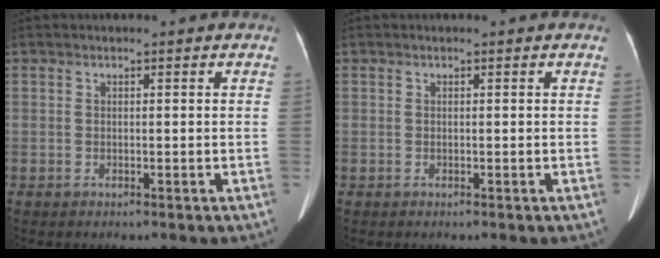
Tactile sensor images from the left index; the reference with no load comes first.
{"total": 0.0}